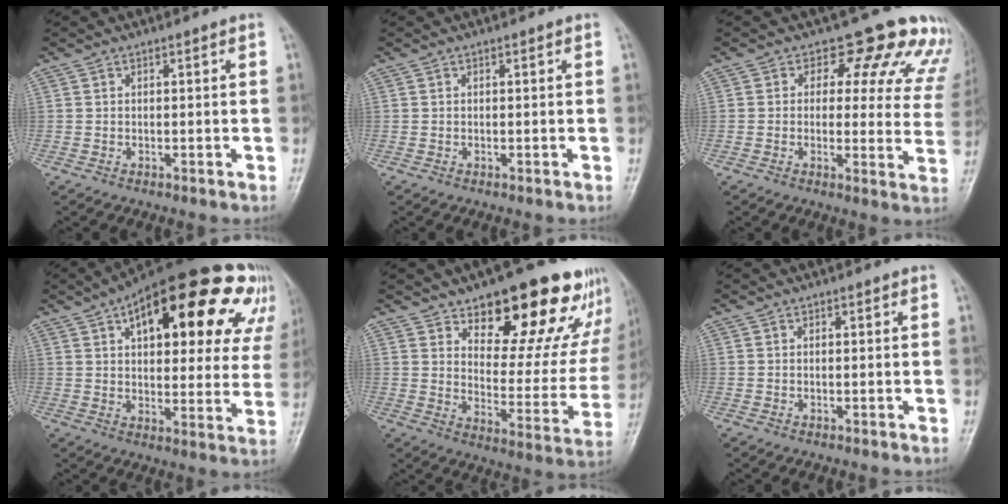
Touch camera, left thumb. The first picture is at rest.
{"total": 0.0}
{"total": 13.6, "force": [11.1, 6.3, 4.7], "torque": [0.007, -0.060, 0.097]}
{"total": 27.9, "force": [12.6, 12.4, 21.6], "torque": [-0.262, 0.015, 0.170]}
{"total": 22.1, "force": [15.4, 9.5, 12.7], "torque": [-0.108, -0.089, 0.211]}
{"total": 0.0}